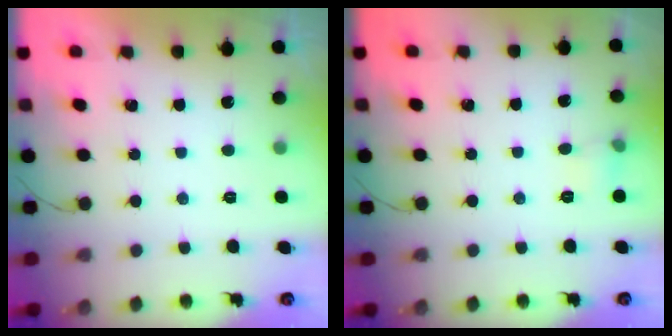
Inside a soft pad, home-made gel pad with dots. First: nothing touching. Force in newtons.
{"total": 4.6, "press": 4.4, "slide": 1.4}